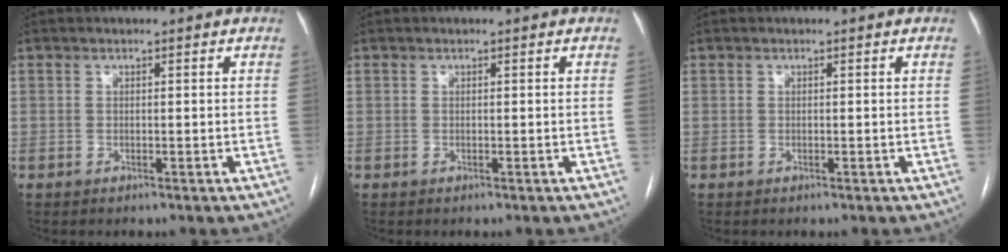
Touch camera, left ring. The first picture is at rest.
{"total": 0.0}
{"total": 0.0}